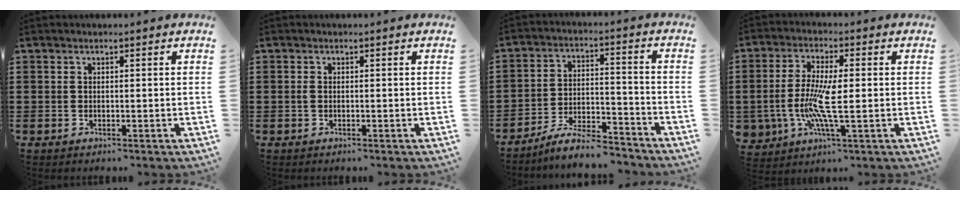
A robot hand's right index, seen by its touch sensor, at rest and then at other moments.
{"total": 0.5, "force": [-0.1, 0.3, 0.4], "torque": [-0.017, -0.004, -0.004]}
{"total": 7.3, "force": [-6.7, 1.0, 2.9], "torque": [-0.061, 0.007, -0.128]}
{"total": 7.9, "force": [-1.2, 2.5, 7.4], "torque": [-0.163, -0.009, -0.026]}